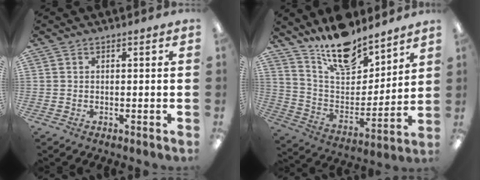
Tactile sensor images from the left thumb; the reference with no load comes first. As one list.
[{"total": 17.1, "force": [14.0, 6.9, 7.1], "torque": [-0.126, -0.100, 0.247]}]